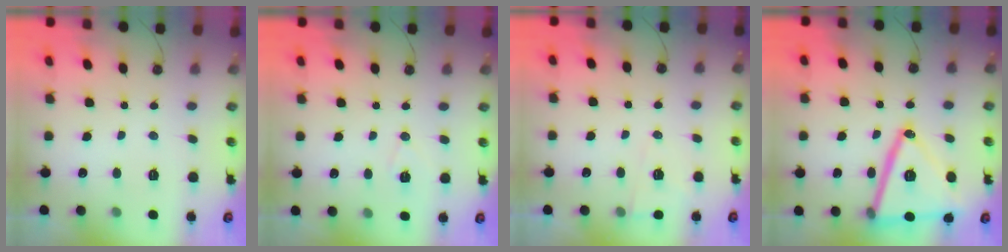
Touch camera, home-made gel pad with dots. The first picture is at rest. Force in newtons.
{"total": 7.0, "press": 5.3, "slide": 4.5}
{"total": 5.1, "press": 5.0, "slide": 1.1}
{"total": 21.9, "press": 21.6, "slide": 3.3}